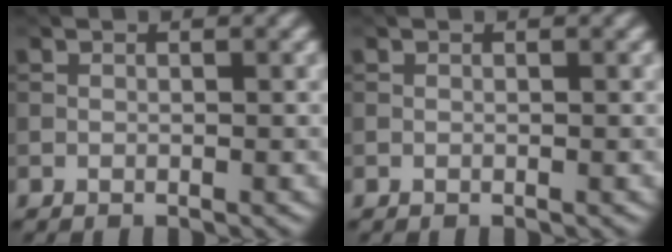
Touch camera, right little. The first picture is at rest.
{"total": 0.0}